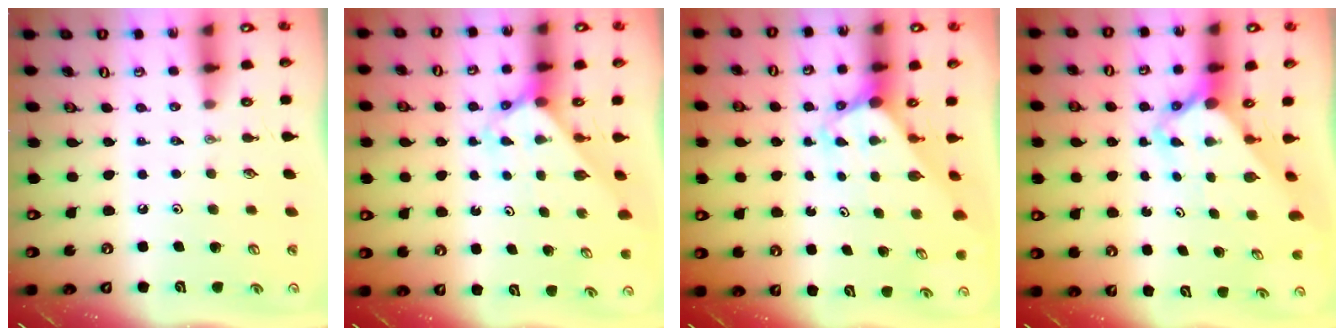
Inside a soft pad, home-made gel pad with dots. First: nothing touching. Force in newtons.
{"total": 2.7, "press": 2.7, "slide": 0.1}
{"total": 3.3, "press": 3.3, "slide": 0.2}
{"total": 3.4, "press": 3.4, "slide": 0.4}